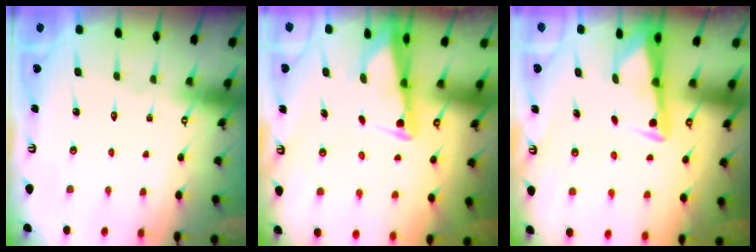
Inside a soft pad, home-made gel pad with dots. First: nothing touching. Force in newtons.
{"total": 2.4, "press": 2.4, "slide": 0.5}
{"total": 3.0, "press": 3.0, "slide": 0.3}